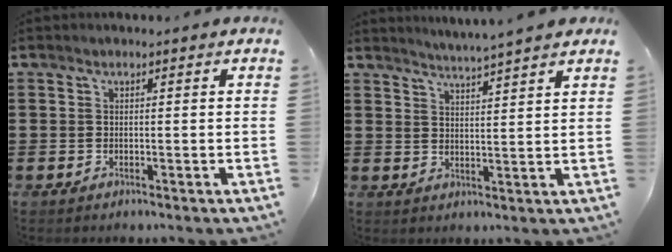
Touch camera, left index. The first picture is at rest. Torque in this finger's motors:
{"motor_torque": [0.24, -0.33, 0.11, 0.07]}